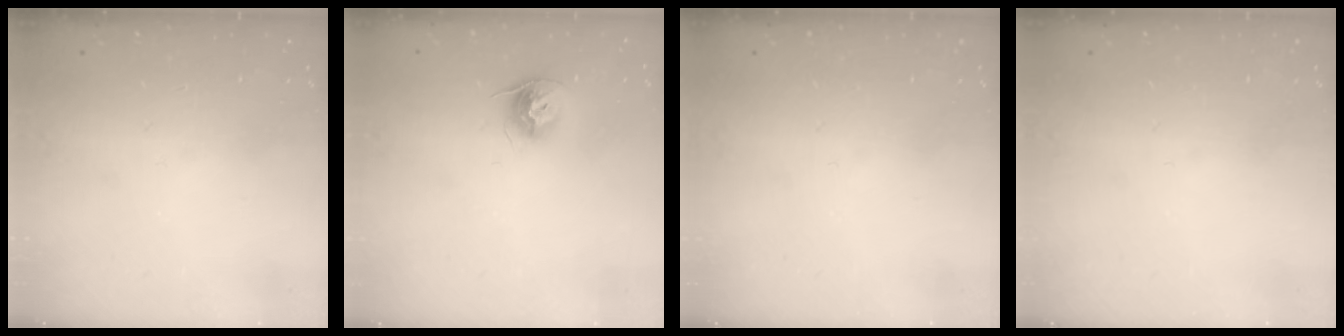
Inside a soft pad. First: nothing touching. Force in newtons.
{"total": 9.8, "press": 9.8, "slide": 0.7}
{"total": 0.0}
{"total": 0.0}